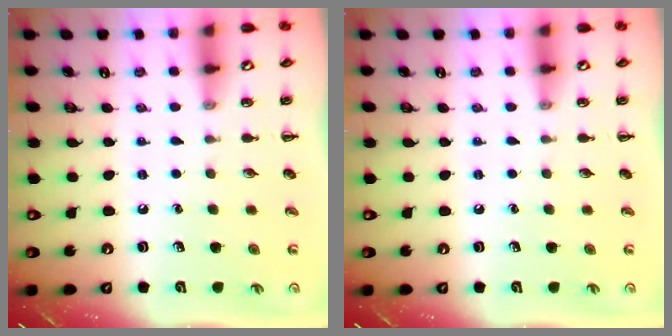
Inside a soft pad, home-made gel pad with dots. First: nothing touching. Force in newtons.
{"total": 0.0}